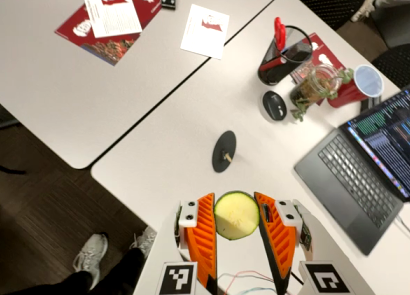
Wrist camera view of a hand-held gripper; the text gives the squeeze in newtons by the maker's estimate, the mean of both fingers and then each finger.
{"total": 11.3, "left": 11.9, "right": 10.8}